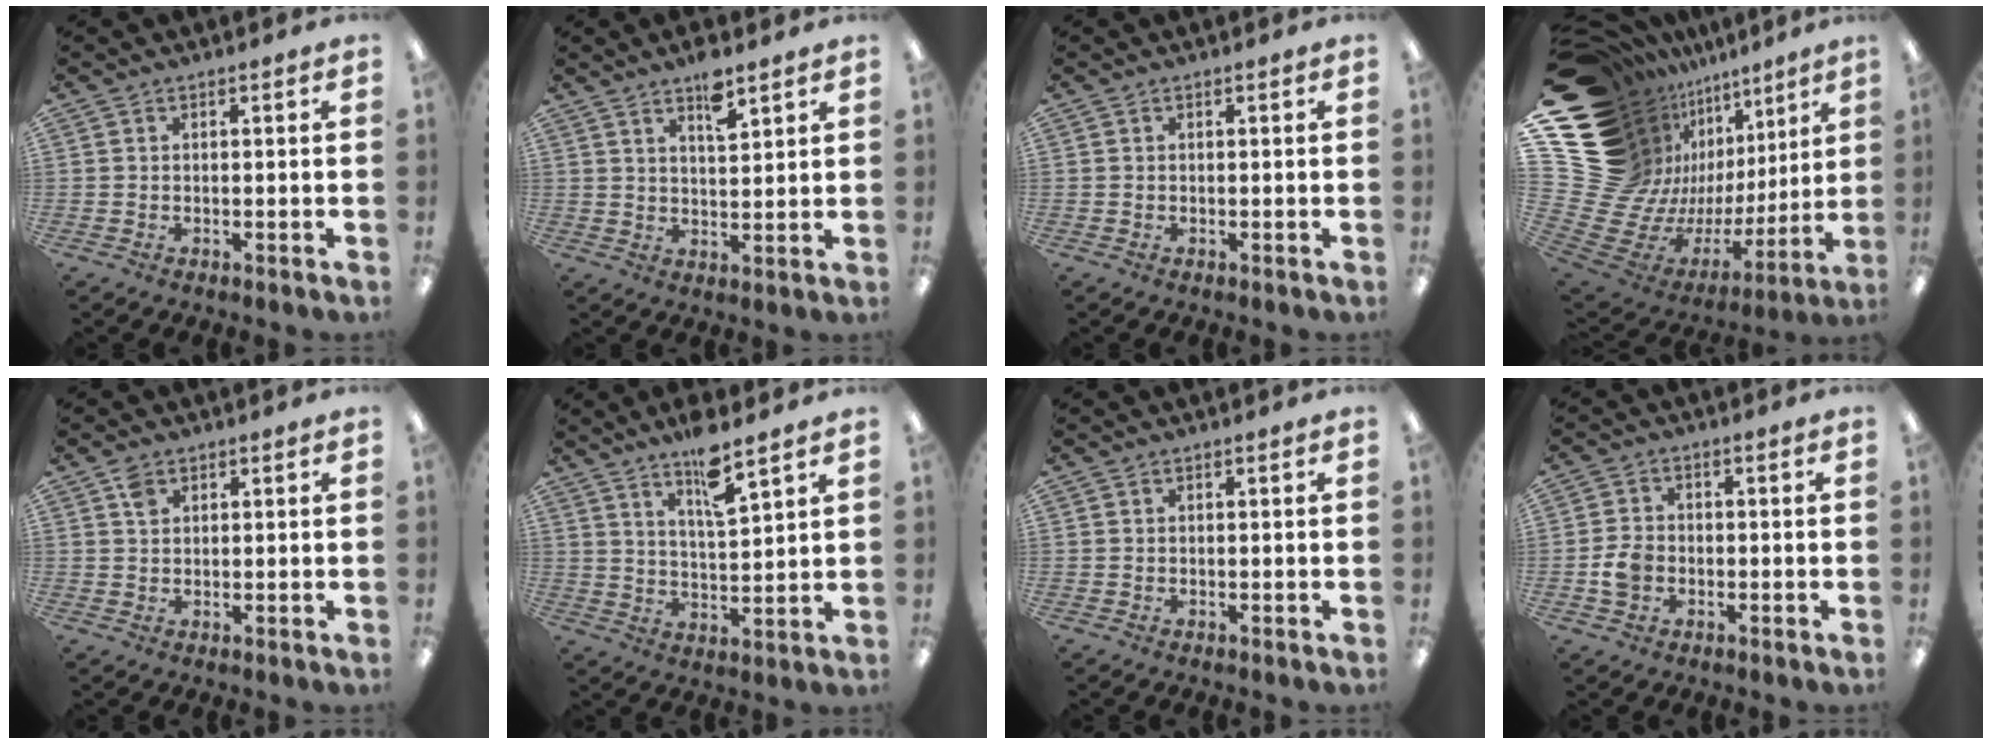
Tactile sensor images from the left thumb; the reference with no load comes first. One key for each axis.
{"total": 6.4, "fx": 4.8, "fy": 1.9, "fz": 3.7, "tx": -0.052, "ty": -0.031, "tz": 0.081}
{"total": 0.0}
{"total": 23.6, "fx": 8.1, "fy": 17.7, "fz": 13.3, "tx": -0.226, "ty": -0.125, "tz": 0.220}
{"total": 2.4, "fx": 1.4, "fy": 1.6, "fz": 1.0, "tx": -0.023, "ty": 0.001, "tz": 0.027}
{"total": 8.9, "fx": 6.8, "fy": 1.6, "fz": 5.4, "tx": -0.092, "ty": -0.041, "tz": 0.116}
{"total": 0.0}
{"total": 4.6, "fx": -1.1, "fy": 3.7, "fz": 2.5, "tx": -0.049, "ty": 0.006, "tz": -0.020}